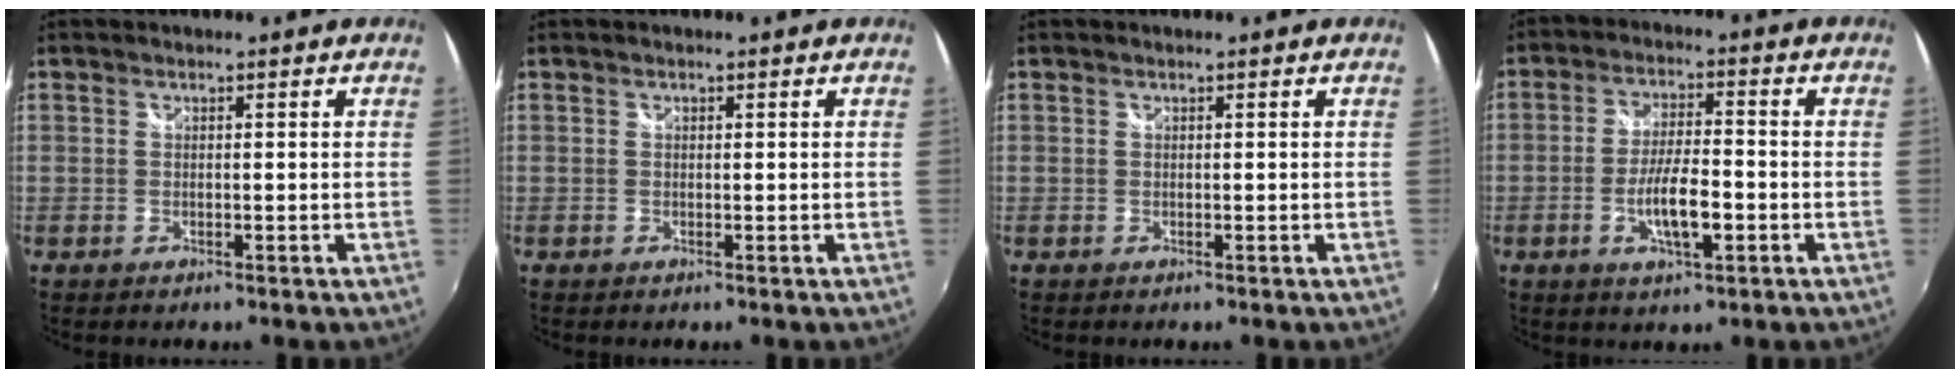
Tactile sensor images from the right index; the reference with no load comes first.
{"total": 0.0}
{"total": 0.0}
{"total": 8.0, "force": [-2.7, 2.1, 7.2], "torque": [-0.140, -0.004, -0.045]}